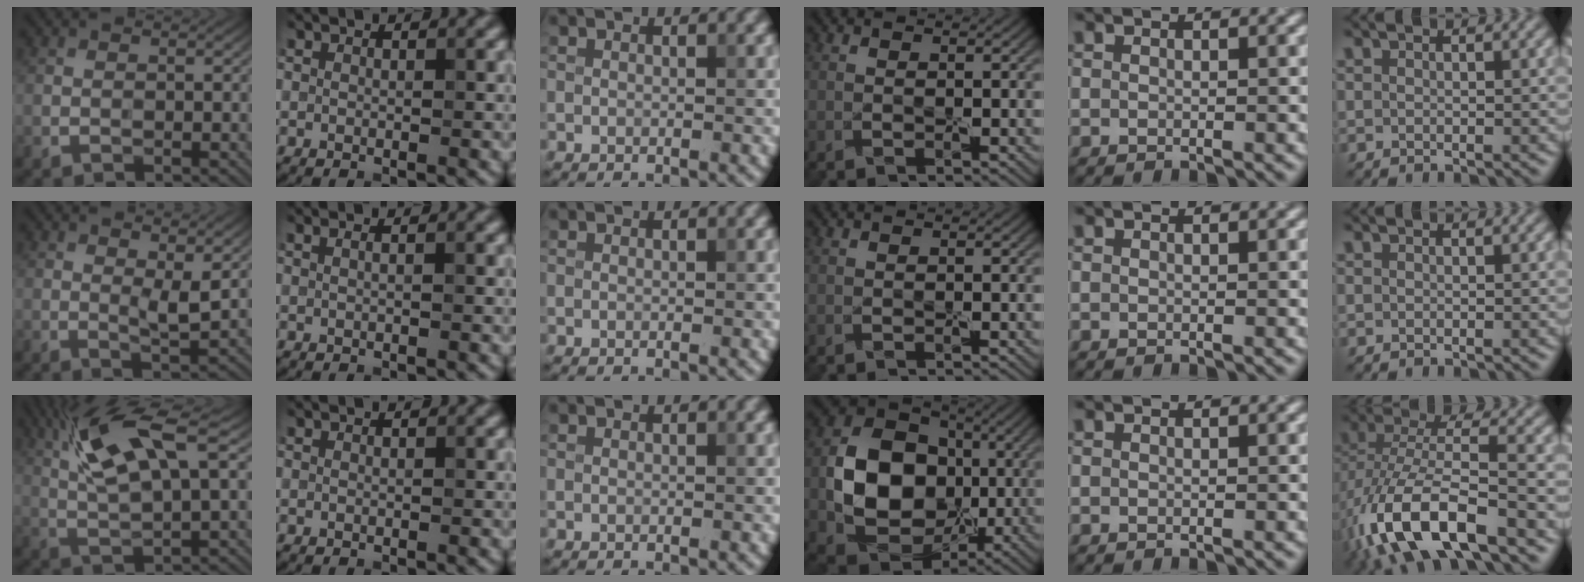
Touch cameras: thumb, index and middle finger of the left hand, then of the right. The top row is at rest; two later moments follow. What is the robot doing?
{"motion": "peel", "object": "window cling"}